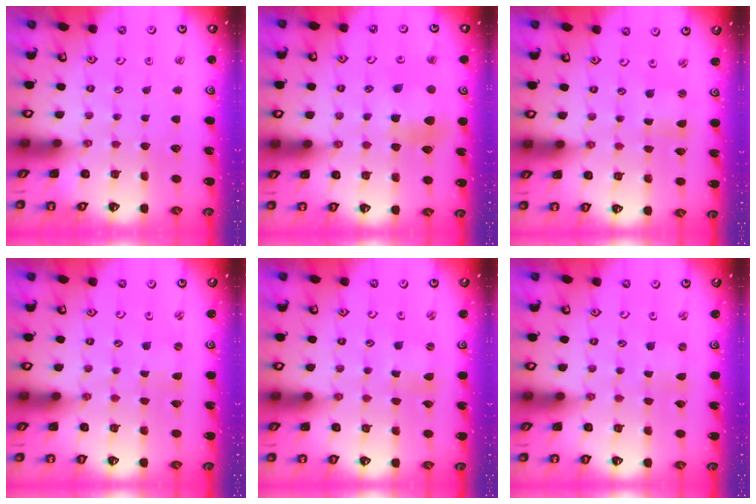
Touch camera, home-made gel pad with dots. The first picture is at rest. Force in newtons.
{"total": 7.8, "press": 7.8, "slide": 0.6}
{"total": 1.2, "press": 1.2, "slide": 0.3}
{"total": 0.0}
{"total": 2.0, "press": 2.0, "slide": 0.1}
{"total": 0.0}